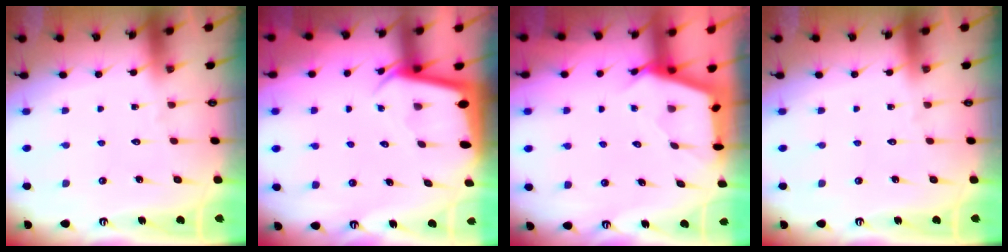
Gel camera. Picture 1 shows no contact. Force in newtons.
{"total": 2.4, "press": 2.4, "slide": 0.1}
{"total": 2.7, "press": 2.7, "slide": 0.3}
{"total": 0.0}